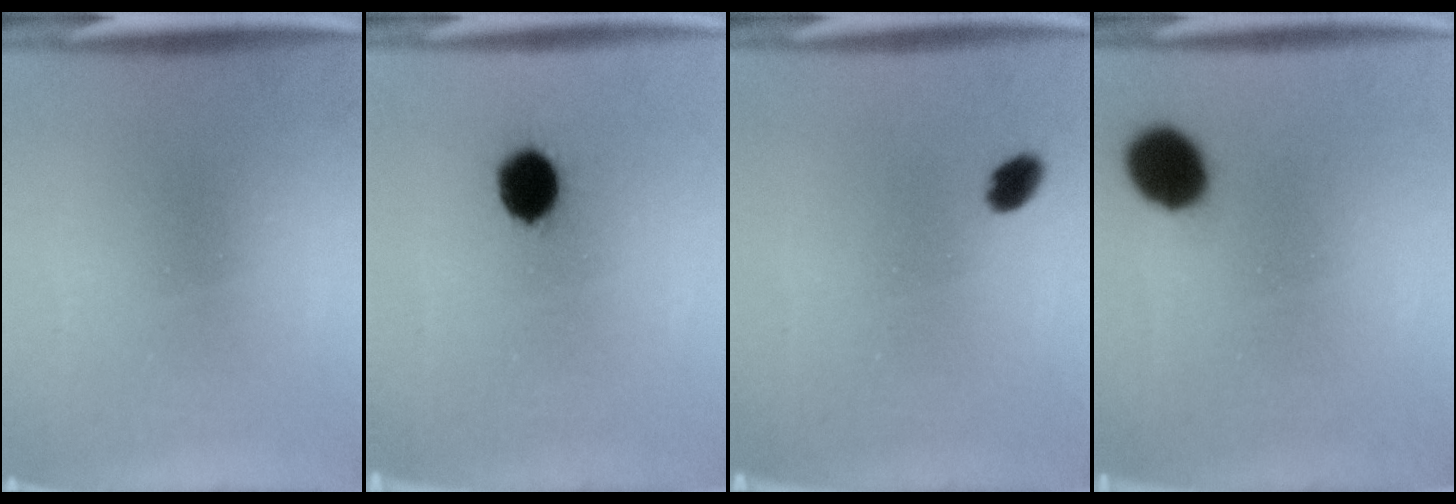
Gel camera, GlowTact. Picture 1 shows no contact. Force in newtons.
{"total": 7.2}
{"total": 2.8}
{"total": 9.4}